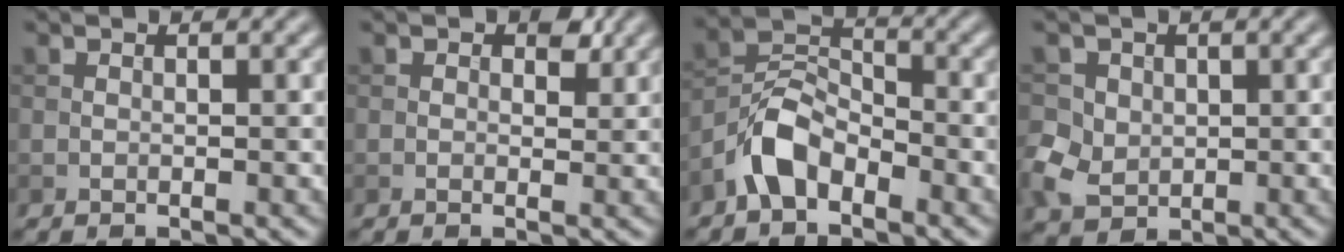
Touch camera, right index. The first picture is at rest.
{"total": 1.4, "force": [0.4, 0.9, 1.0], "torque": [-0.007, -0.002, 0.005]}
{"total": 4.6, "force": [-3.0, 2.5, 2.4], "torque": [-0.044, 0.013, -0.067]}
{"total": 4.3, "force": [-0.3, 3.8, 2.0], "torque": [-0.046, 0.001, -0.003]}